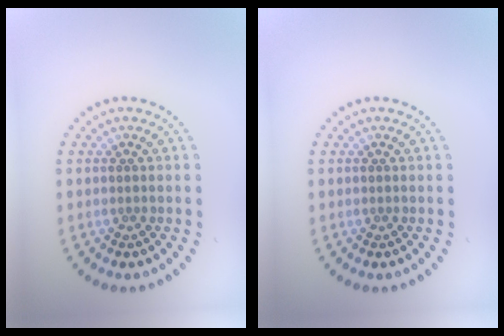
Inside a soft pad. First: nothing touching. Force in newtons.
{"total": 0.0}